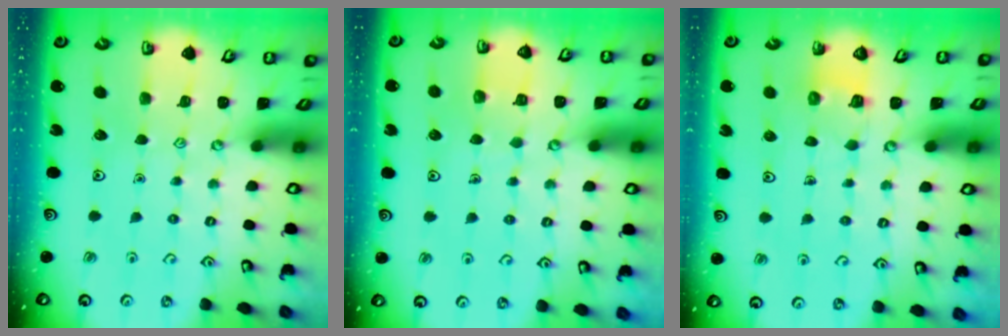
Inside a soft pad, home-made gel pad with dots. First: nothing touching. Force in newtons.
{"total": 4.0, "press": 4.0, "slide": 0.2}
{"total": 2.5, "press": 2.5, "slide": 0.1}